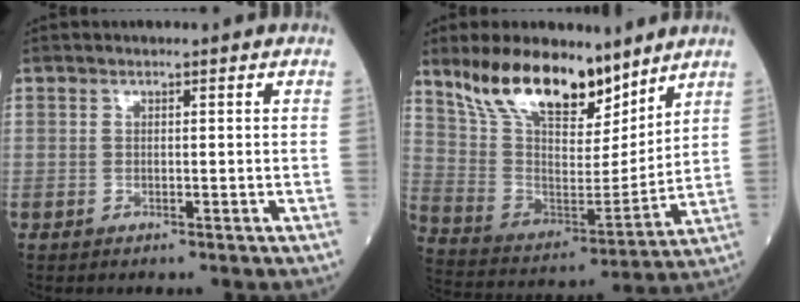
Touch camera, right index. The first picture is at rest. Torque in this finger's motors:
{"motor_torque": [0.88, 1.02, 0.33, 0.18]}